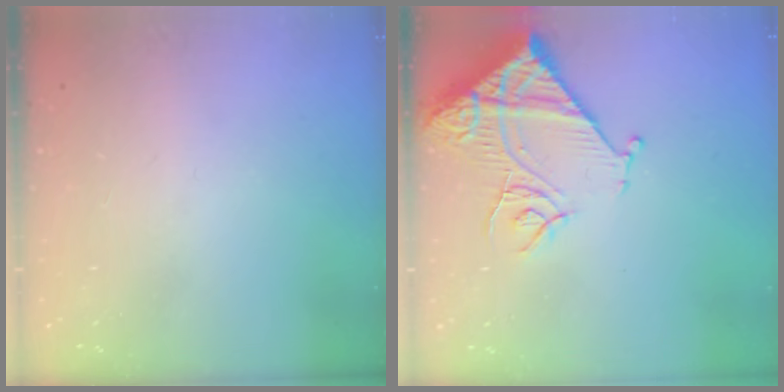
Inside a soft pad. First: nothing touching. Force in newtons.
{"total": 14.9, "press": 14.8, "slide": 1.6}